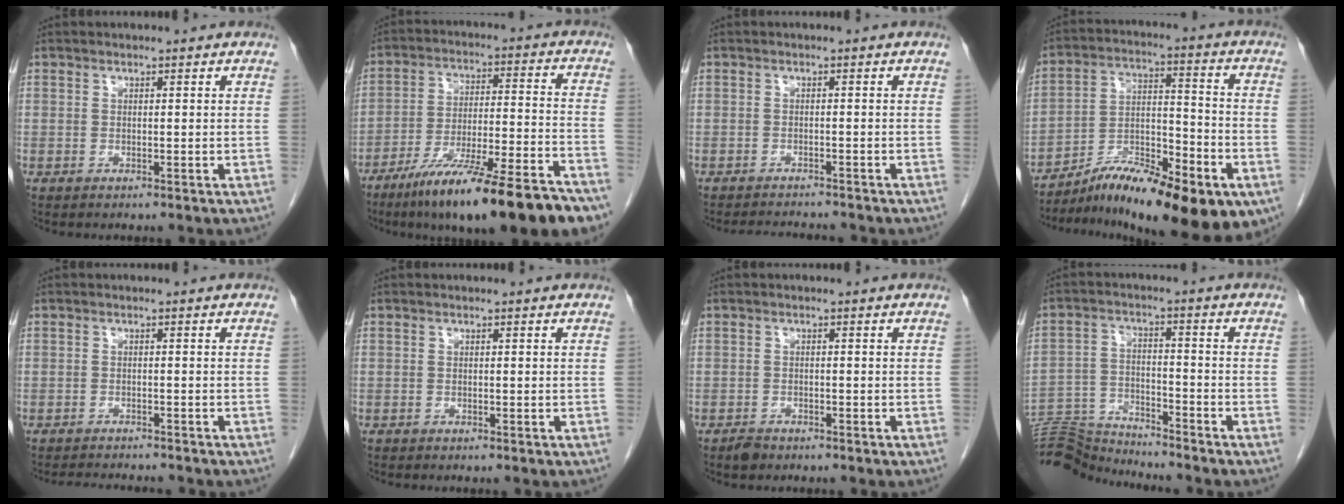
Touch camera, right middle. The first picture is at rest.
{"total": 22.4, "force": [-16.7, 2.0, 14.7], "torque": [-0.175, -0.009, -0.266]}
{"total": 4.8, "force": [-4.7, 0.3, 1.0], "torque": [-0.015, -0.012, -0.068]}
{"total": 19.0, "force": [-12.6, 4.5, 13.5], "torque": [-0.177, 0.013, -0.200]}
{"total": 6.0, "force": [-5.8, 0.6, 1.7], "torque": [-0.024, -0.011, -0.082]}
{"total": 0.0}
{"total": 1.7, "force": [-1.4, 0.8, 0.5], "torque": [-0.013, 0.000, -0.021]}
{"total": 11.6, "force": [-11.6, -0.3, 1.0], "torque": [-0.014, 0.010, -0.209]}